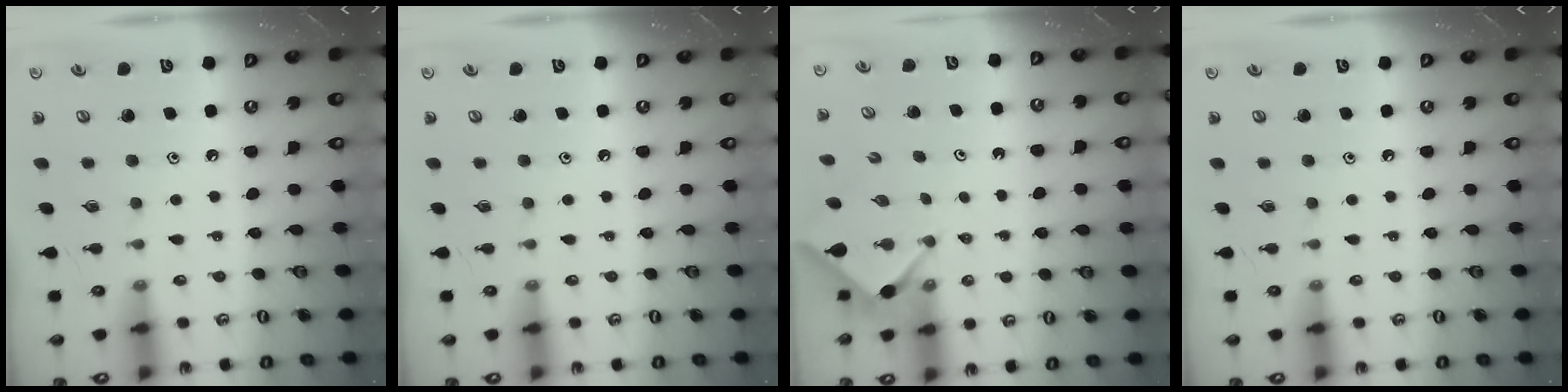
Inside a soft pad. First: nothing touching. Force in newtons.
{"total": 0.0}
{"total": 2.9, "press": 2.9, "slide": 0.3}
{"total": 0.0}